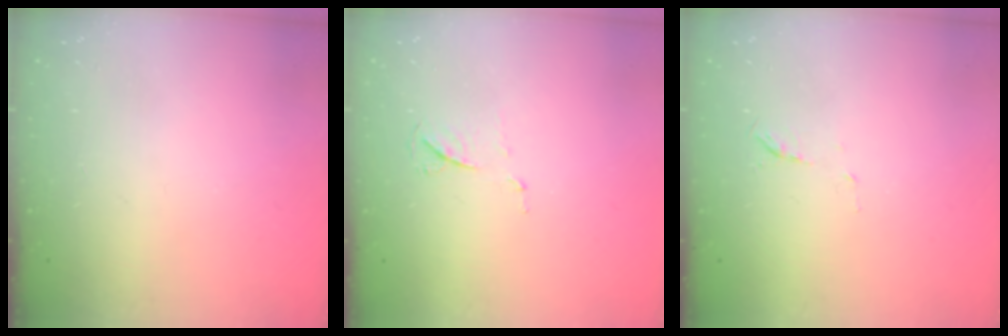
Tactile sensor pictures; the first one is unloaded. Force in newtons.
{"total": 6.0, "press": 6.0, "slide": 0.7}
{"total": 4.3, "press": 4.1, "slide": 1.3}